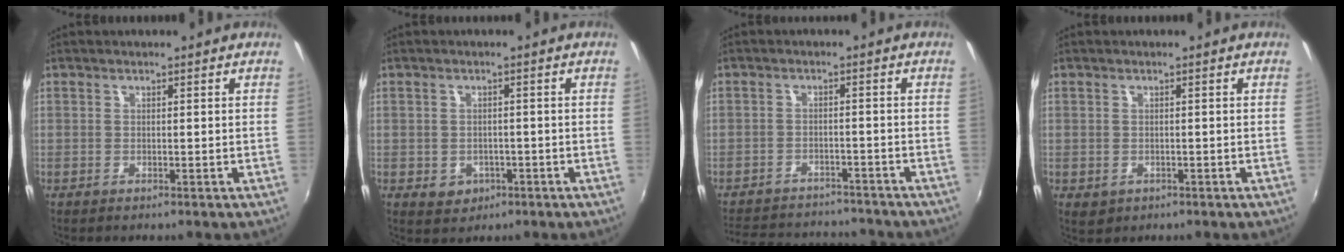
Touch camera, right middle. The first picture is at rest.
{"total": 3.9, "force": [-1.4, 3.3, 1.5], "torque": [-0.038, 0.000, -0.009]}
{"total": 15.6, "force": [-13.8, 5.2, 5.3], "torque": [-0.126, 0.014, -0.188]}
{"total": 2.0, "force": [-0.5, 1.7, 1.0], "torque": [-0.018, -0.004, -0.003]}